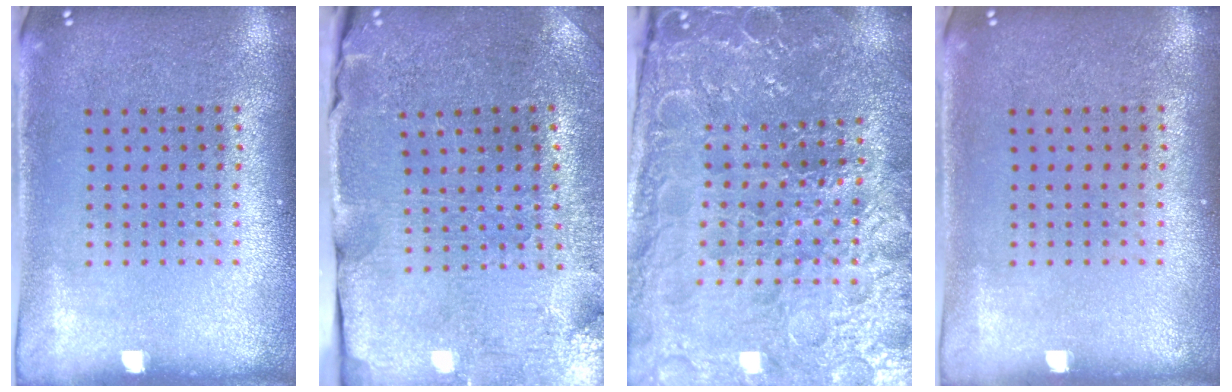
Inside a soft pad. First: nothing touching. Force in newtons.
{"total": 3.6, "press": 3.6, "slide": 0.4}
{"total": 4.7, "press": 4.5, "slide": 1.3}
{"total": 0.0}